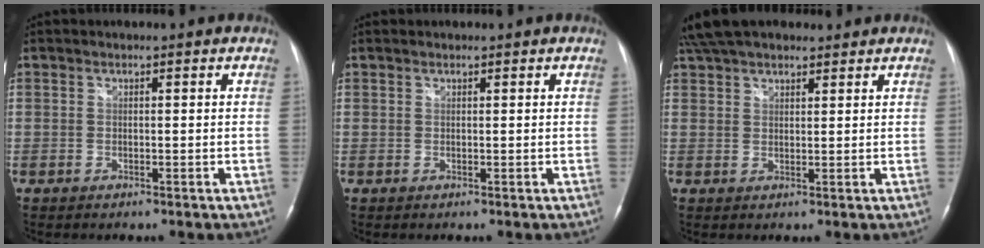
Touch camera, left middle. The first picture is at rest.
{"total": 0.6, "force": [0.6, 0.1, 0.0], "torque": [-0.001, -0.001, 0.010]}
{"total": 10.3, "force": [8.5, 3.6, 4.5], "torque": [-0.075, 0.046, 0.149]}